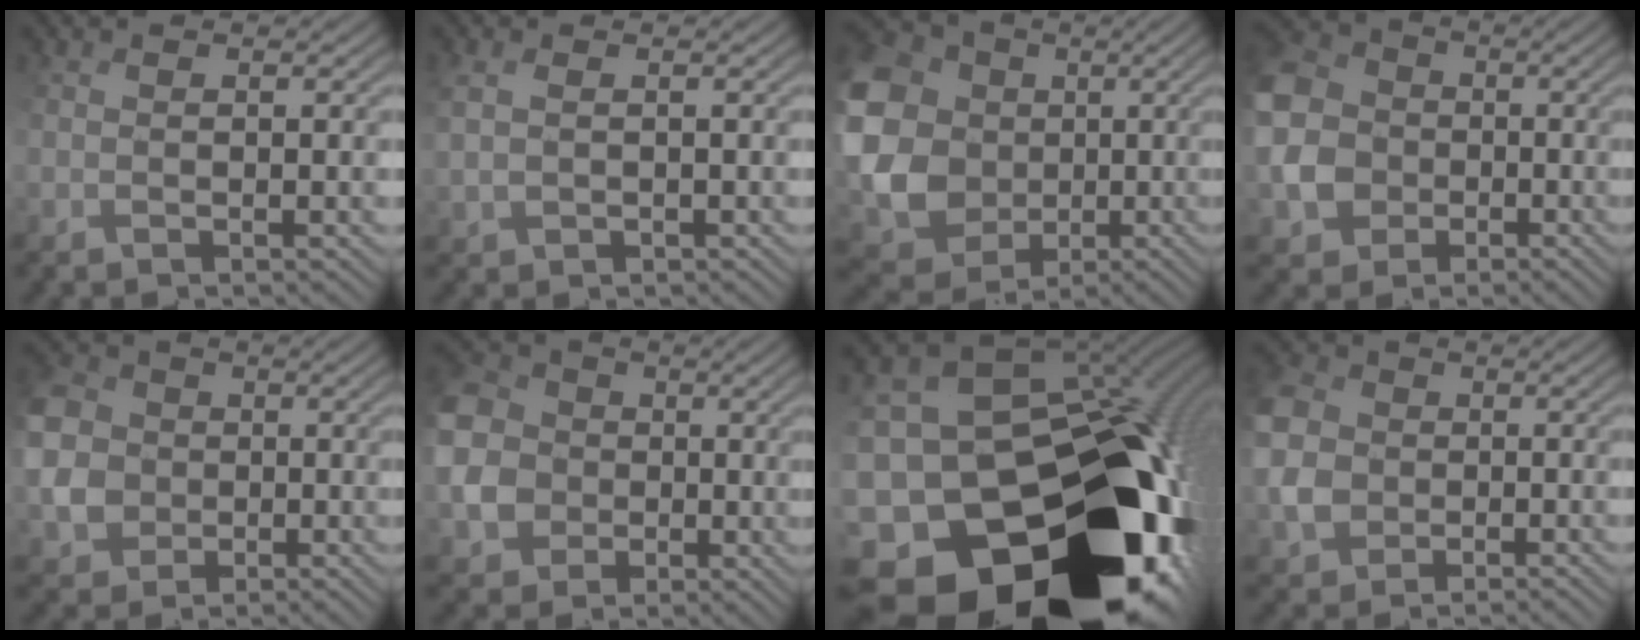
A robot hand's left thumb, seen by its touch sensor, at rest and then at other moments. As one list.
[{"total": 1.3, "force": [1.1, 0.7, 0.2], "torque": [-0.012, 0.008, 0.023]}, {"total": 16.2, "force": [2.8, 14.0, 7.7], "torque": [-0.269, 0.004, 0.055]}, {"total": 9.9, "force": [-1.3, 8.8, 4.2], "torque": [-0.149, -0.021, -0.028]}, {"total": 6.8, "force": [-0.4, 6.2, 2.7], "torque": [-0.095, 0.004, -0.013]}, {"total": 9.8, "force": [-0.5, 9.0, 3.8], "torque": [-0.143, -0.012, -0.020]}, {"total": 23.6, "force": [-12.6, 16.0, 11.8], "torque": [-0.167, -0.067, -0.193]}, {"total": 5.0, "force": [-0.7, 4.5, 2.2], "torque": [-0.067, 0.006, -0.030]}]